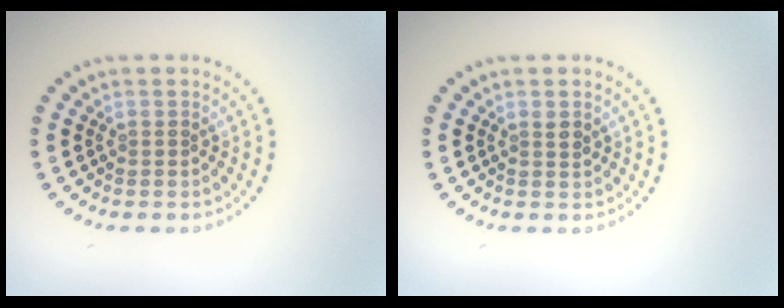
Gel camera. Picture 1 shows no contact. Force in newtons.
{"total": 1.0, "press": 0.8, "slide": 0.5}